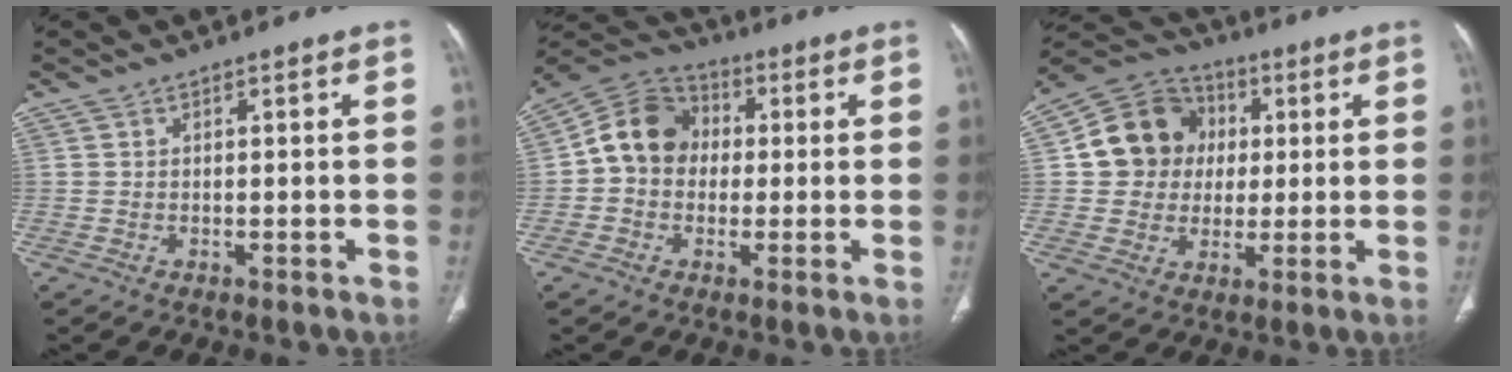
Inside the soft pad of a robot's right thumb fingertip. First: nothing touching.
{"total": 11.0, "force": [0.4, 9.3, 5.9], "torque": [-0.086, 0.031, -0.010]}
{"total": 13.0, "force": [1.8, 11.8, 5.2], "torque": [-0.061, 0.014, 0.025]}